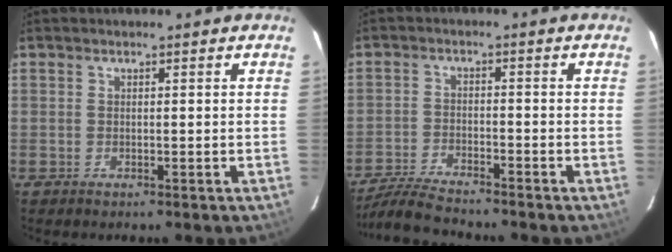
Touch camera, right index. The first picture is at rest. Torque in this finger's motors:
{"motor_torque": [0.42, -0.34, 0.10, 0.01]}